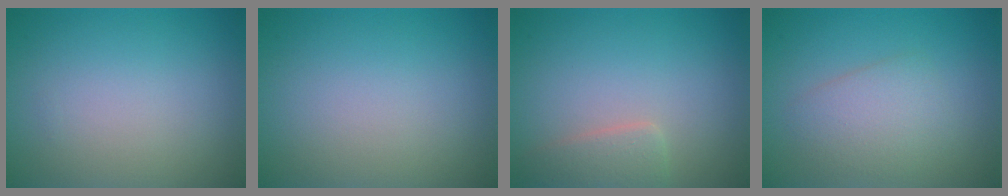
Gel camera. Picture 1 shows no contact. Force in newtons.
{"total": 0.0}
{"total": 2.0, "press": 2.0, "slide": 0.2}
{"total": 3.0, "press": 3.0, "slide": 0.1}